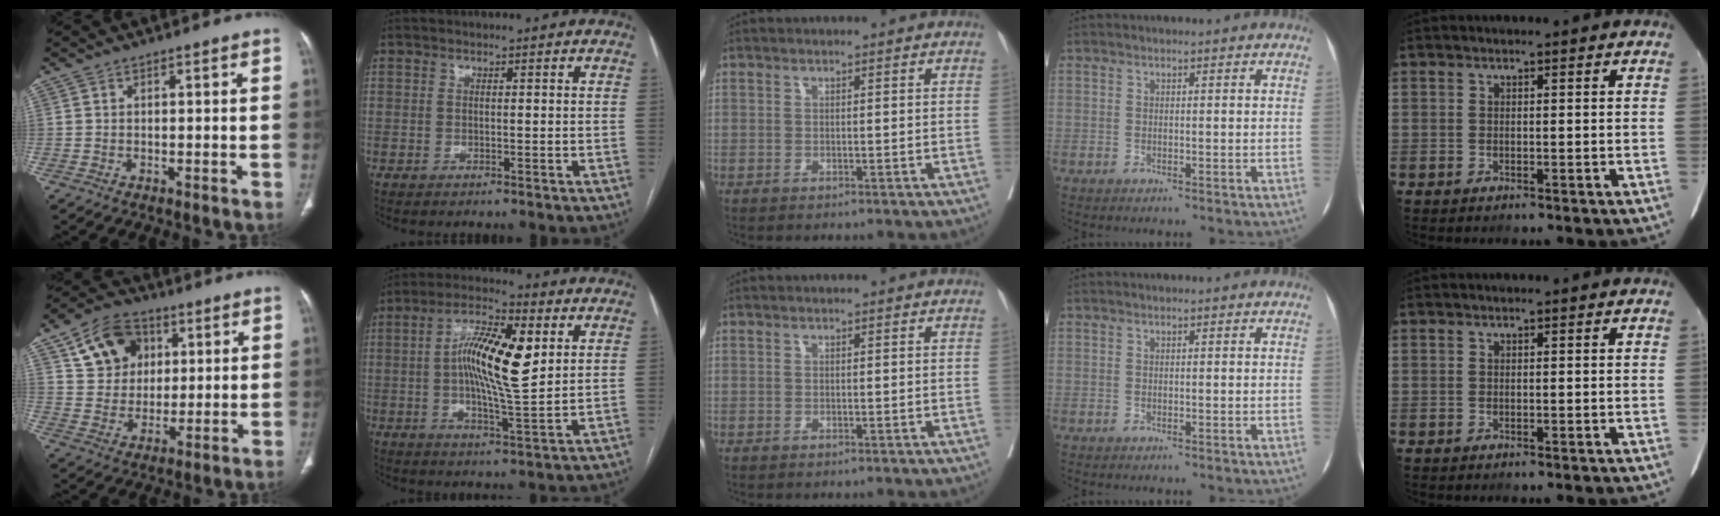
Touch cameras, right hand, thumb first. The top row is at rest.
{"thumb": {"total": 12.7, "force": [4.9, 10.0, 6.1], "torque": [-0.071, -0.004, 0.086]}, "index": {"total": 12.4, "force": [2.2, 2.4, 11.9], "torque": [-0.215, 0.011, 0.032]}}